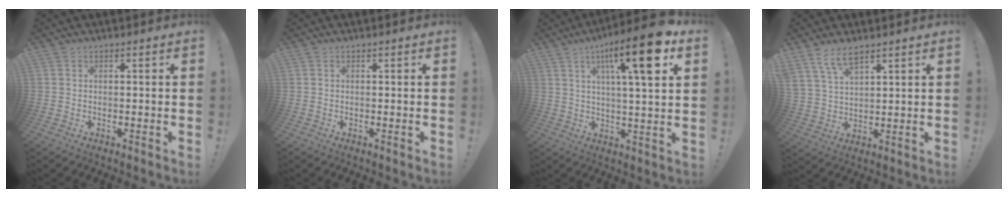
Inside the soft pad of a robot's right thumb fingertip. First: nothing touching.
{"total": 0.0}
{"total": 16.1, "force": [6.7, 3.2, 14.3], "torque": [-0.219, -0.023, 0.091]}
{"total": 7.1, "force": [5.4, 2.3, 4.0], "torque": [-0.085, -0.021, 0.103]}